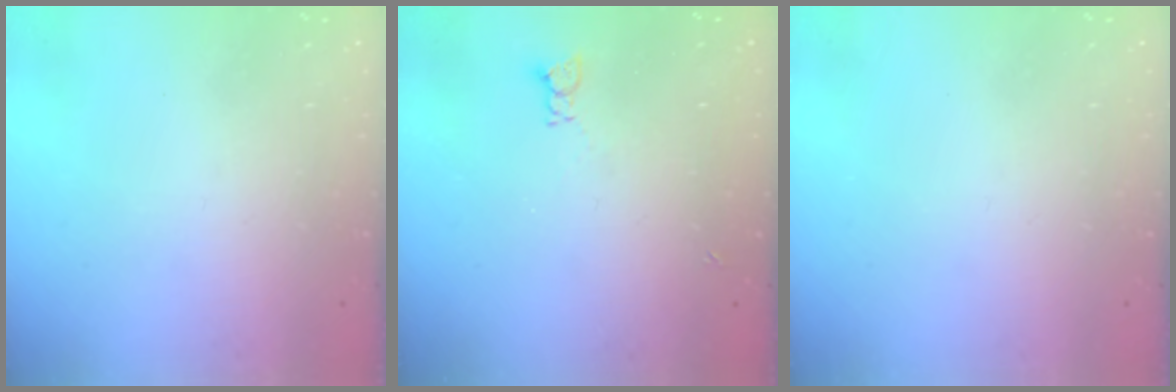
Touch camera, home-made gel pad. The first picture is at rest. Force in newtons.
{"total": 2.0, "press": 2.0, "slide": 0.3}
{"total": 0.0}